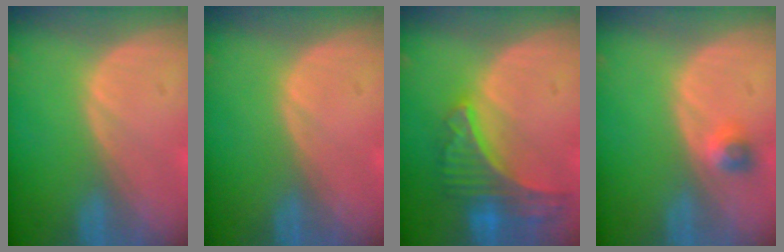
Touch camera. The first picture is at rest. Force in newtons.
{"total": 0.0}
{"total": 9.0, "press": 7.9, "slide": 4.4}
{"total": 2.4, "press": 2.0, "slide": 1.2}